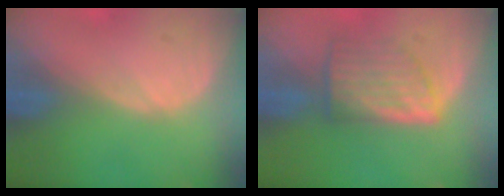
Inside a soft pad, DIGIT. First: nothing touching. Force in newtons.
{"total": 6.2, "press": 5.9, "slide": 1.9}